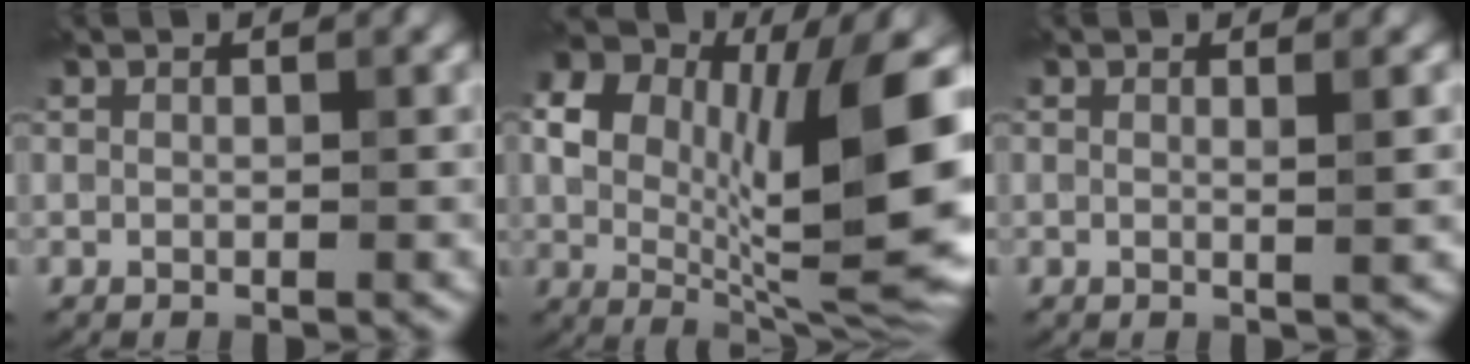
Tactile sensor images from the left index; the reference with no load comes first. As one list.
[{"total": 14.1, "force": [2.1, 7.1, 12.0], "torque": [-0.186, -0.004, 0.032]}, {"total": 1.6, "force": [0.3, 0.4, 1.5], "torque": [-0.019, 0.000, 0.000]}]